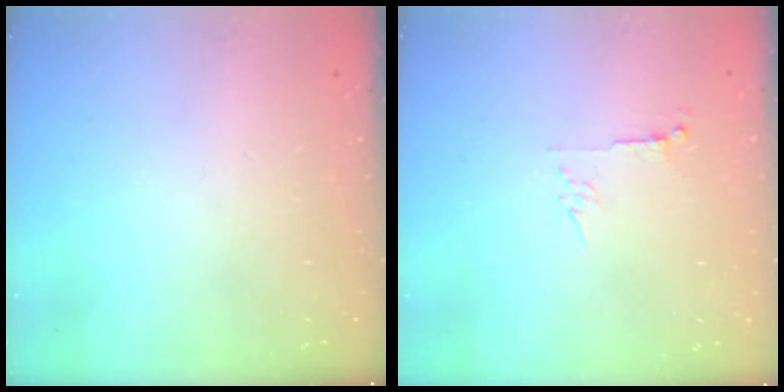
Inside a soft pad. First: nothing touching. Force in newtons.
{"total": 5.0, "press": 4.9, "slide": 0.4}